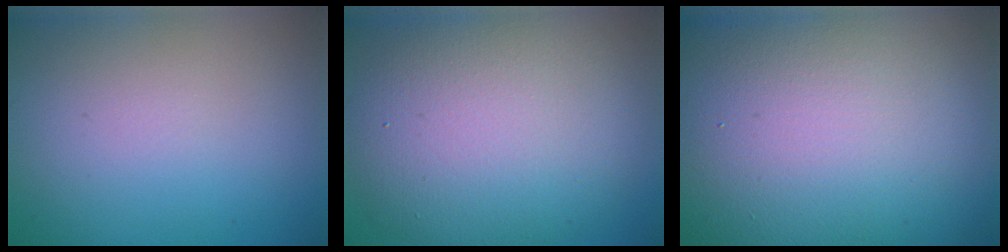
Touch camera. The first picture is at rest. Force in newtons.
{"total": 10.7, "press": 10.7, "slide": 1.1}
{"total": 23.0, "press": 23.0, "slide": 1.7}